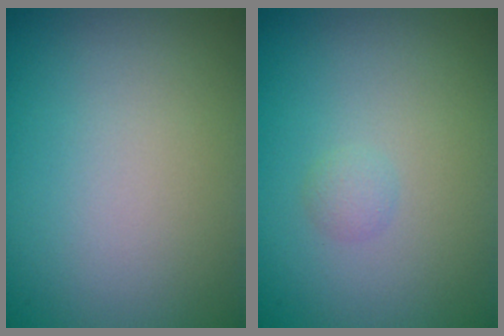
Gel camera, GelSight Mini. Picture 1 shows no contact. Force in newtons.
{"total": 0.8, "press": 0.8, "slide": 0.1}